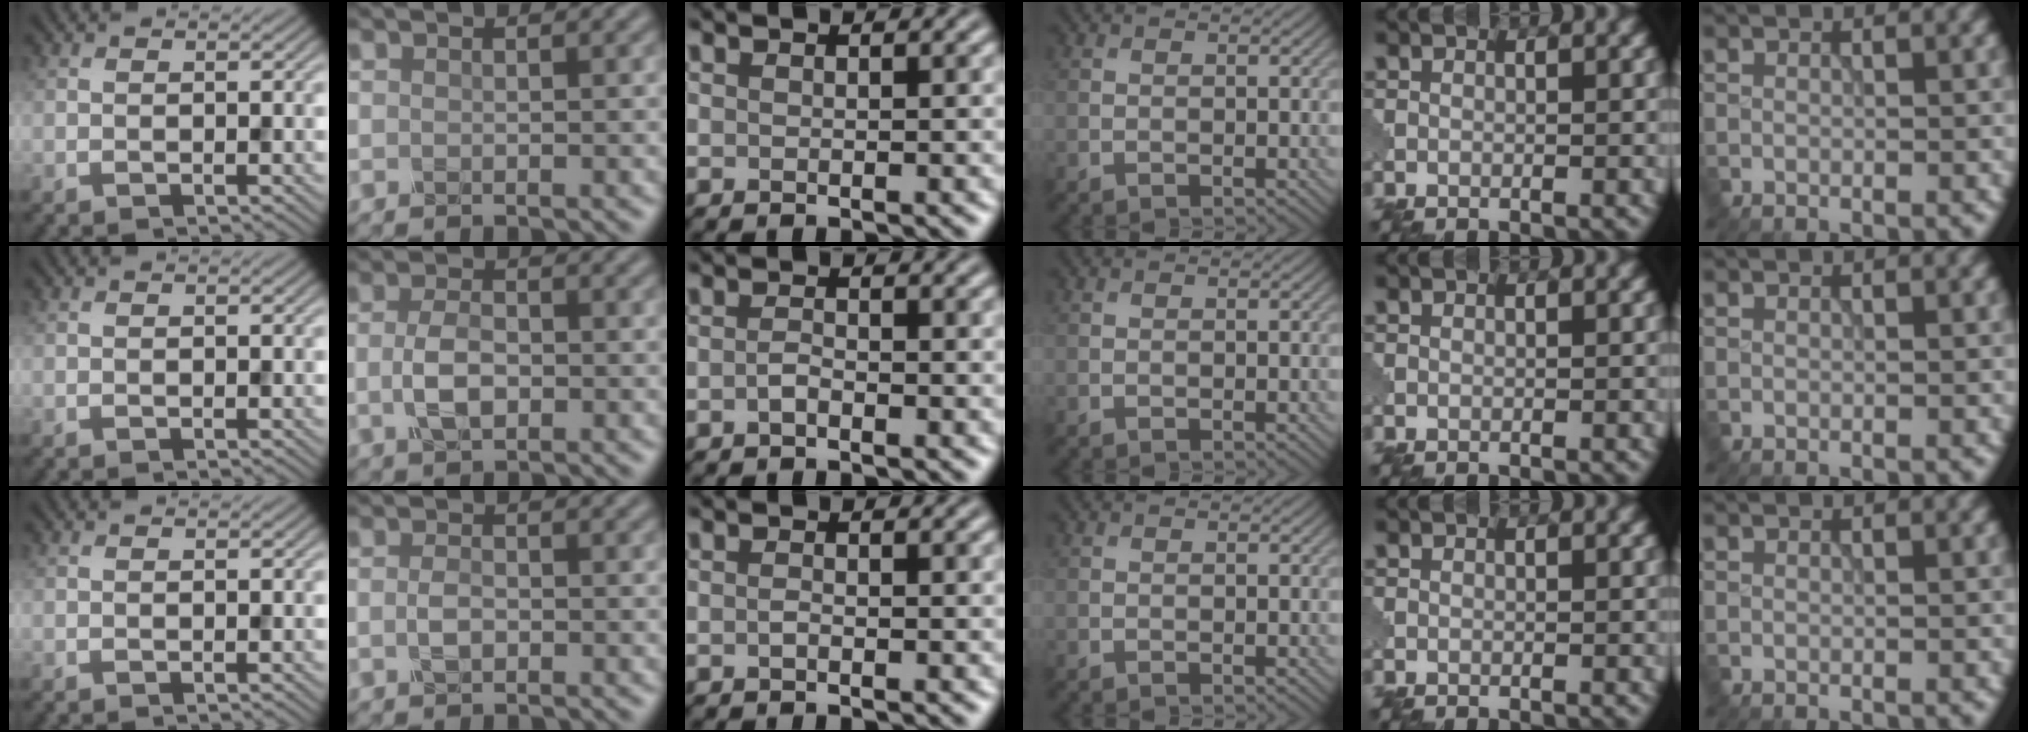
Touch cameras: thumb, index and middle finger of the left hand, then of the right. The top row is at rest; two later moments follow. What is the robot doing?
{"motion": "close", "object": "eyeshadow palette"}